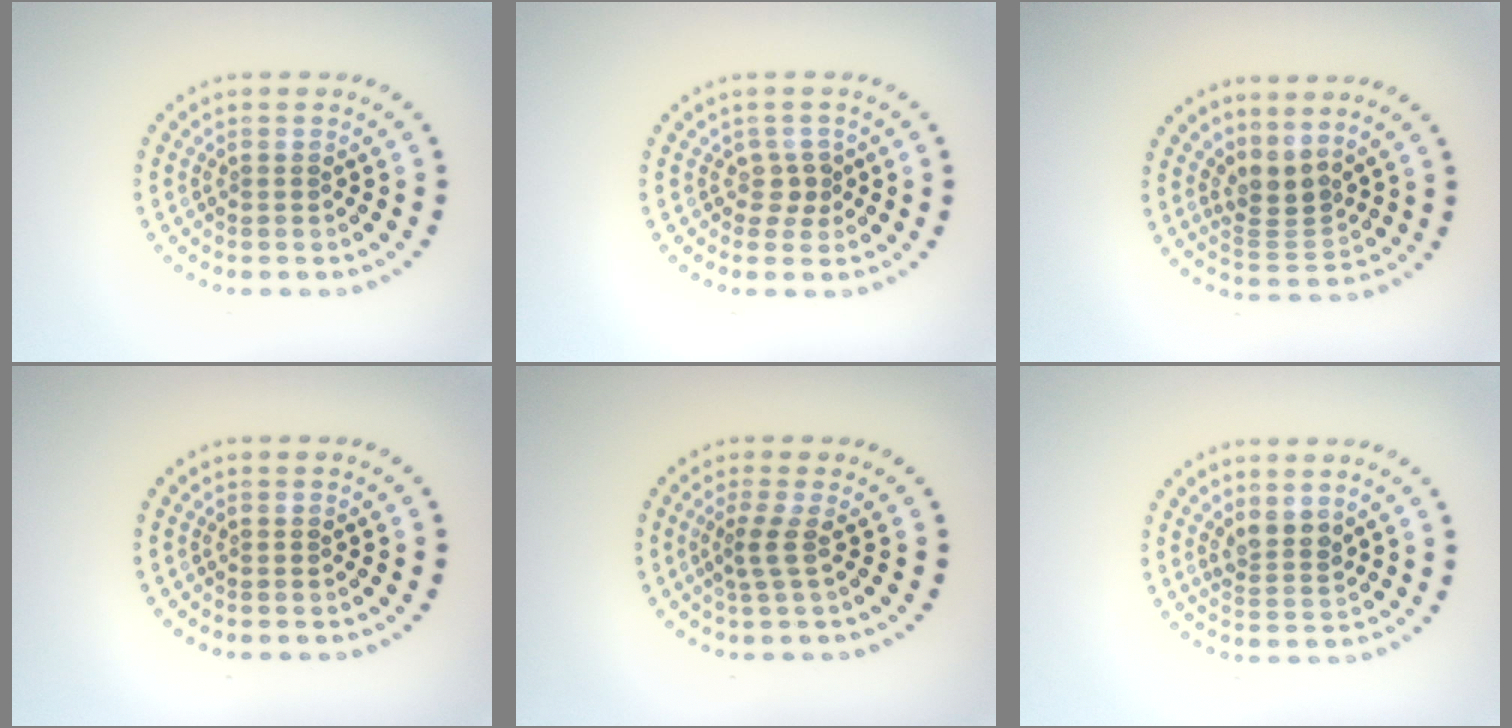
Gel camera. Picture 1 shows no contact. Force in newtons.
{"total": 1.5, "press": 1.1, "slide": 1.1}
{"total": 2.8, "press": 2.0, "slide": 2.0}
{"total": 0.0}
{"total": 1.8, "press": 1.2, "slide": 1.4}
{"total": 2.2, "press": 1.8, "slide": 1.2}